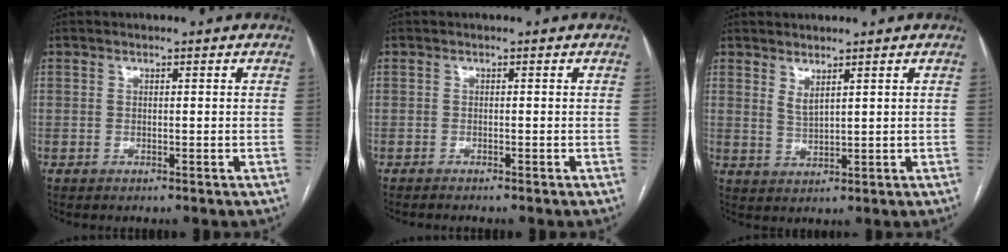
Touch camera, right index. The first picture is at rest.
{"total": 1.6, "force": [-1.5, -0.1, 0.6], "torque": [-0.007, -0.001, -0.020]}
{"total": 2.1, "force": [1.6, 0.3, 1.4], "torque": [-0.031, -0.011, 0.037]}